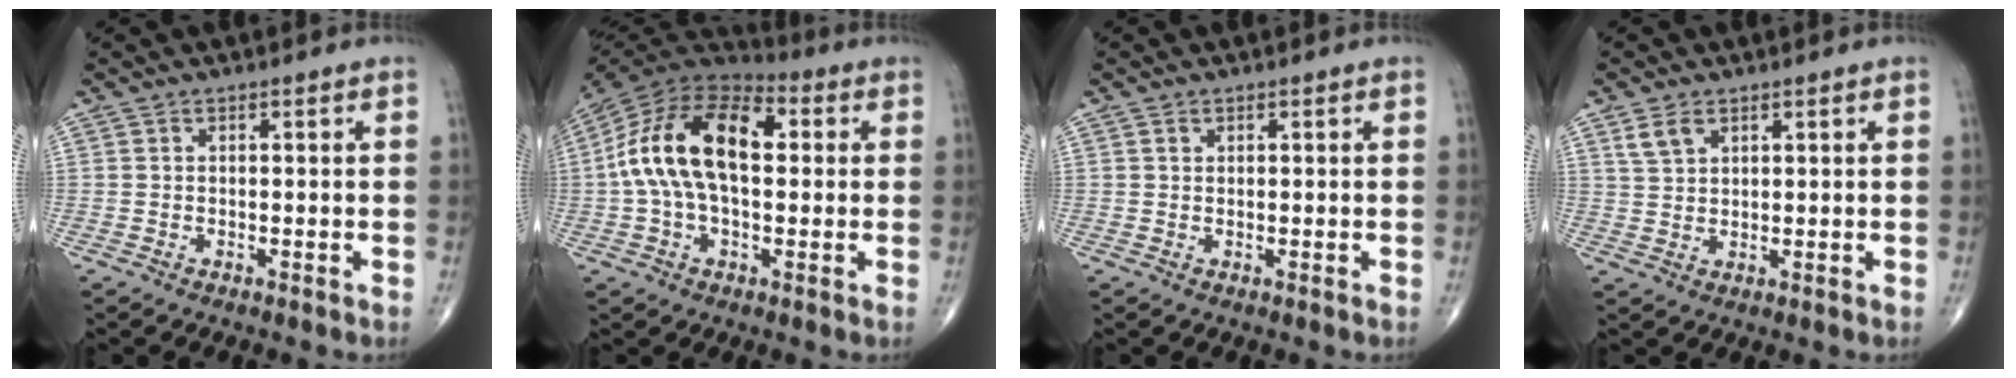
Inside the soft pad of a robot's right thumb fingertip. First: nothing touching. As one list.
[{"total": 18.9, "force": [1.9, 10.7, 15.5], "torque": [-0.289, 0.038, 0.022]}, {"total": 0.7, "force": [0.4, 0.6, 0.3], "torque": [0.000, -0.002, 0.007]}, {"total": 3.5, "force": [2.1, 2.0, 1.9], "torque": [-0.035, -0.004, 0.048]}]